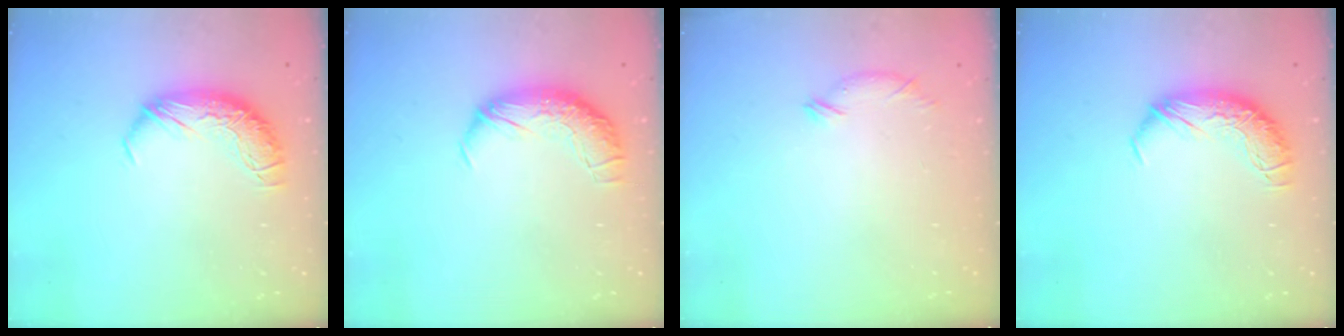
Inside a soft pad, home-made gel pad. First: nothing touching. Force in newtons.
{"total": 2.3, "press": 1.0, "slide": 2.1}
{"total": 5.0, "press": 5.0, "slide": 0.7}
{"total": 0.0}